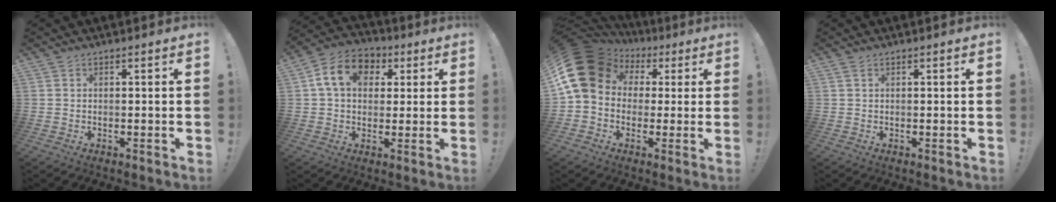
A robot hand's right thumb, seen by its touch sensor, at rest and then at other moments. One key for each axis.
{"total": 12.8, "fx": 3.8, "fy": 9.6, "fz": 7.6, "tx": -0.121, "ty": 0.008, "tz": 0.077}
{"total": 16.1, "fx": 3.9, "fy": 12.6, "fz": 9.1, "tx": -0.158, "ty": -0.012, "tz": 0.083}
{"total": 0.6, "fx": 0.1, "fy": 0.0, "fz": 0.6, "tx": -0.017, "ty": 0.002, "tz": 0.003}